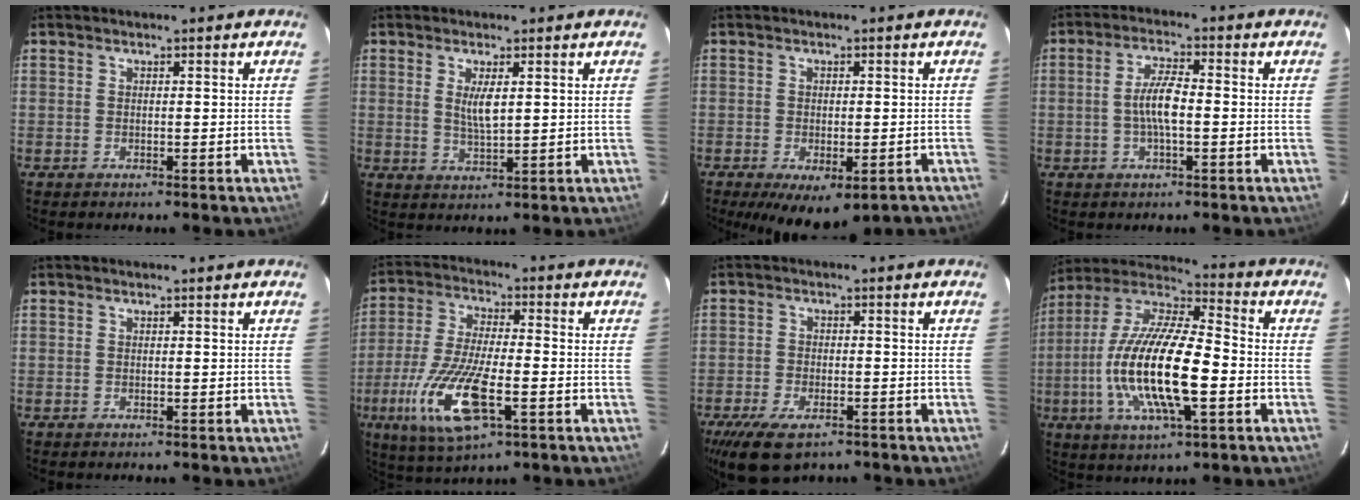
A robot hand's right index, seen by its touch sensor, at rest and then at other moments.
{"total": 4.2, "force": [1.2, 1.2, 3.9], "torque": [-0.073, -0.005, 0.025]}
{"total": 11.7, "force": [-7.7, 5.2, 7.1], "torque": [-0.129, -0.028, -0.094]}
{"total": 5.6, "force": [-0.8, 1.4, 5.4], "torque": [-0.106, 0.007, -0.016]}
{"total": 0.0}
{"total": 15.2, "force": [-5.4, 4.8, 13.3], "torque": [-0.284, -0.022, -0.102]}
{"total": 9.8, "force": [-6.5, 4.5, 5.8], "torque": [-0.133, -0.022, -0.111]}
{"total": 19.4, "force": [-4.1, 5.5, 18.2], "torque": [-0.360, -0.010, -0.084]}